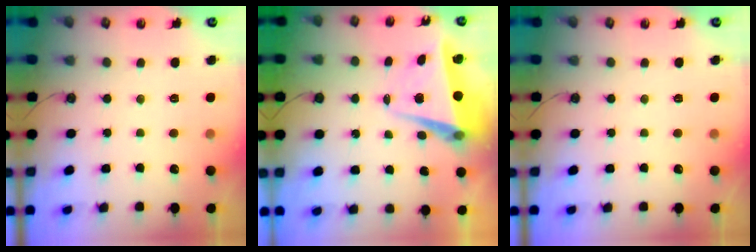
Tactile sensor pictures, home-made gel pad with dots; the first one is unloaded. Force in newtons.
{"total": 6.2, "press": 5.9, "slide": 1.8}
{"total": 0.0}